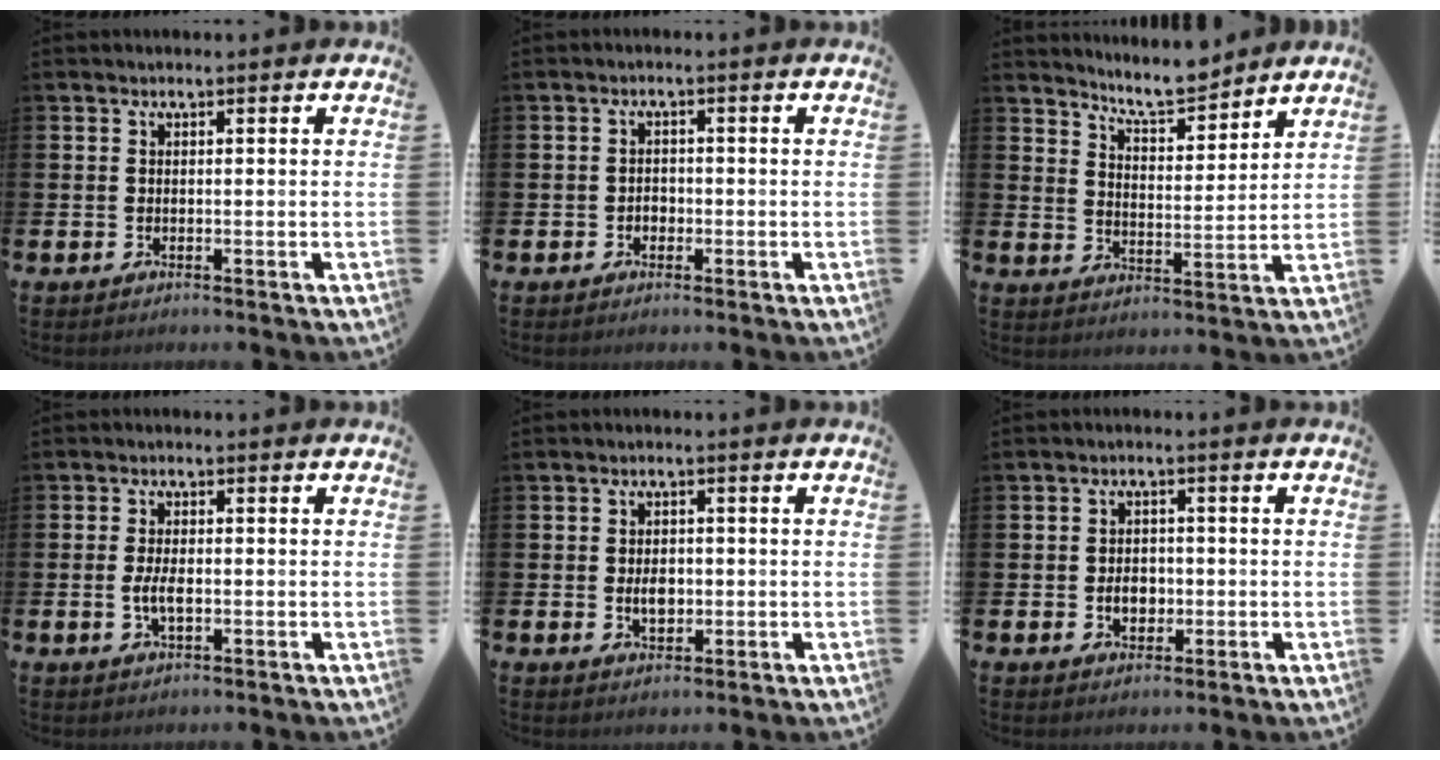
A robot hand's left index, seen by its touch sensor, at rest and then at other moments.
{"total": 1.4, "force": [-0.5, 1.2, 0.5], "torque": [-0.010, 0.004, -0.012]}
{"total": 6.8, "force": [6.6, 0.8, 1.4], "torque": [-0.043, -0.037, 0.121]}
{"total": 3.2, "force": [-0.3, 1.4, 2.8], "torque": [-0.057, -0.002, -0.009]}
{"total": 3.2, "force": [-0.1, 2.2, 2.3], "torque": [-0.028, 0.000, -0.007]}
{"total": 3.2, "force": [-0.5, 2.4, 2.1], "torque": [-0.025, -0.003, -0.017]}